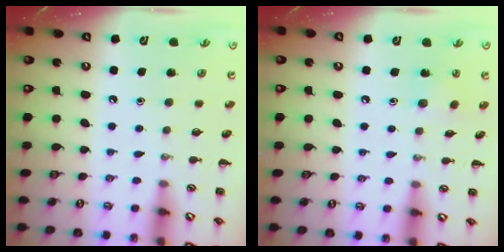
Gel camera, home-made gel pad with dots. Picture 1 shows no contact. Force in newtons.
{"total": 6.0, "press": 5.9, "slide": 1.1}